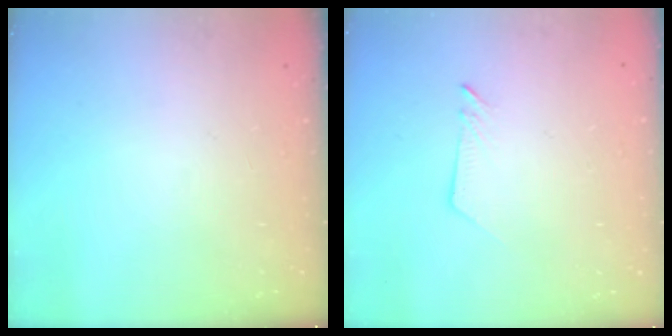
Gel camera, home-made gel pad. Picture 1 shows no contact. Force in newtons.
{"total": 2.5, "press": 2.5, "slide": 0.2}